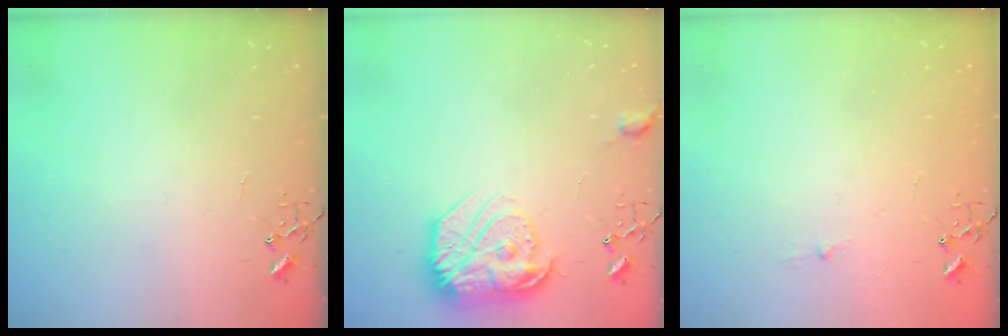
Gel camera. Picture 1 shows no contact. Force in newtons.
{"total": 17.9, "press": 17.9, "slide": 1.2}
{"total": 2.6, "press": 2.5, "slide": 0.4}